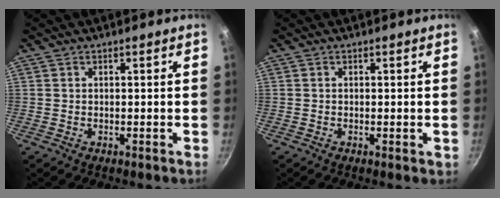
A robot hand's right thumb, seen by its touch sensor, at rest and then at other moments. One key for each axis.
{"total": 0.8, "fx": -0.1, "fy": 0.3, "fz": 0.7, "tx": -0.009, "ty": -0.001, "tz": -0.004}